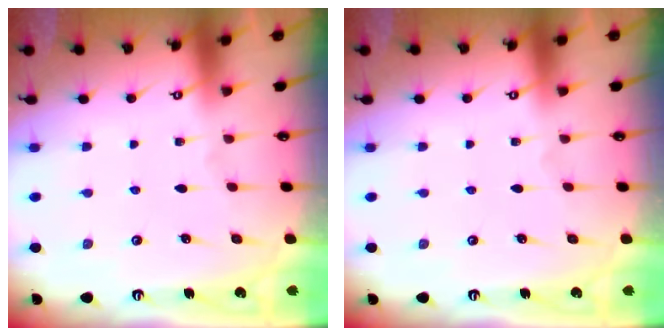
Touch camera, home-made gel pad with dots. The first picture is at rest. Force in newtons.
{"total": 0.0}